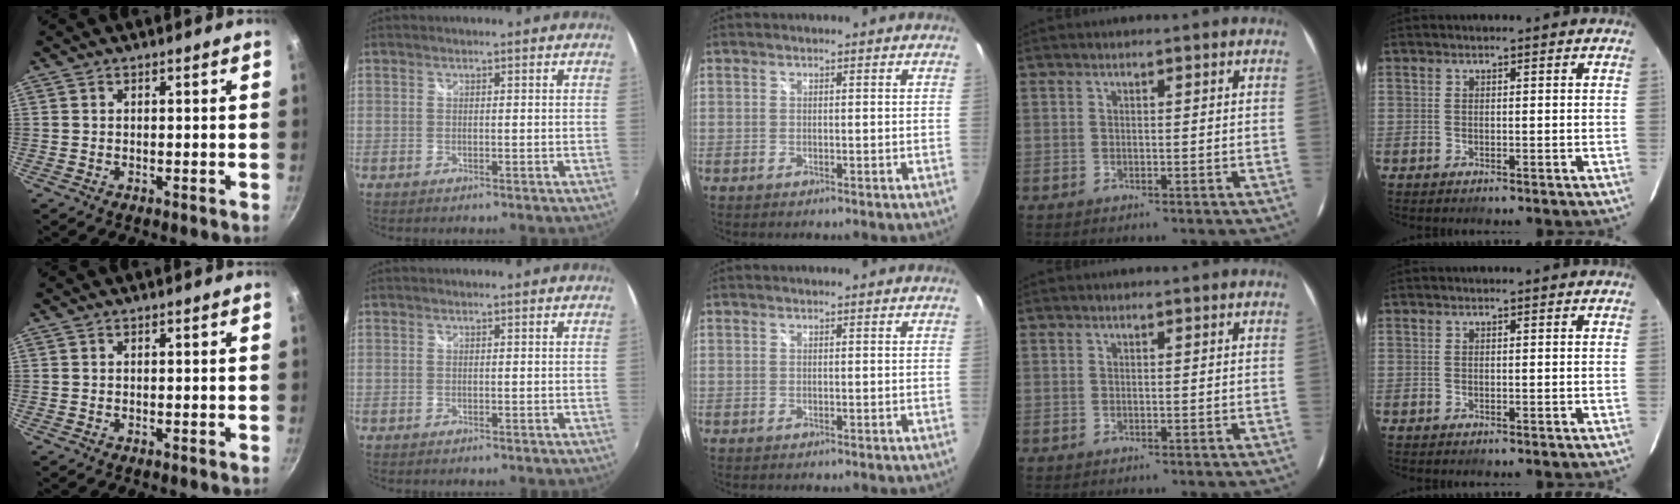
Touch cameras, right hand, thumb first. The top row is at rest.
{}